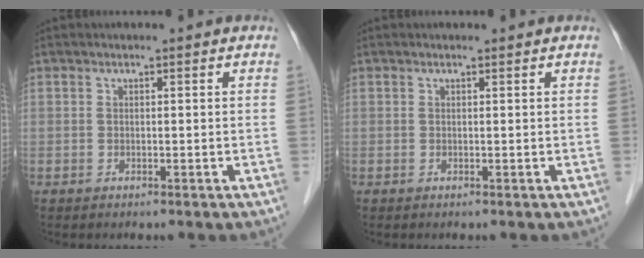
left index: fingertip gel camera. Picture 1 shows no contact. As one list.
[{"total": 0.0}]